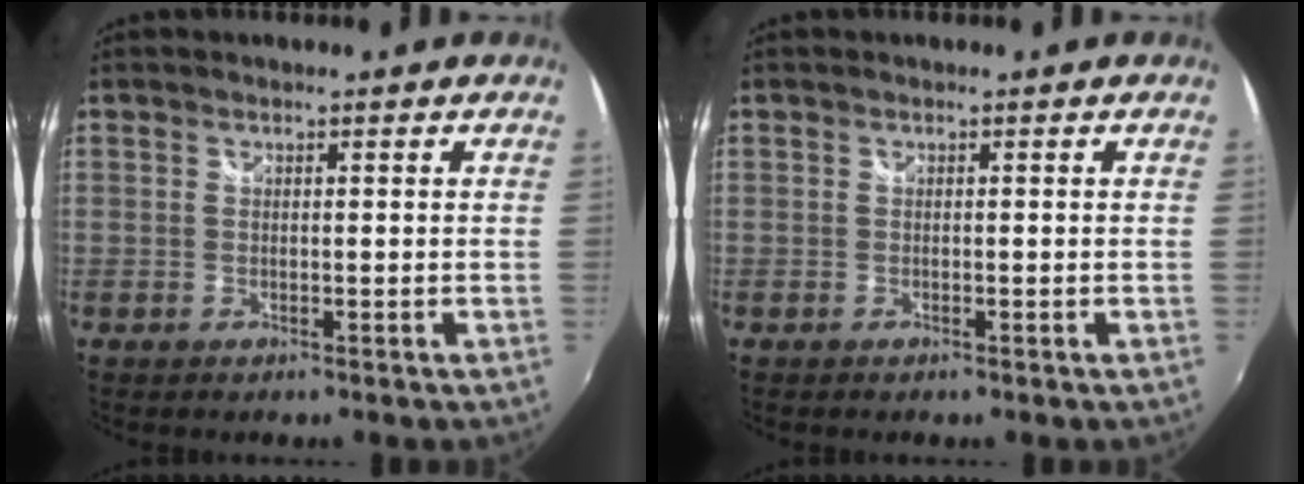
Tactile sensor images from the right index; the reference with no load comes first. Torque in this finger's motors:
{"motor_torque": [-0.15, -0.15, -0.03, -0.01]}